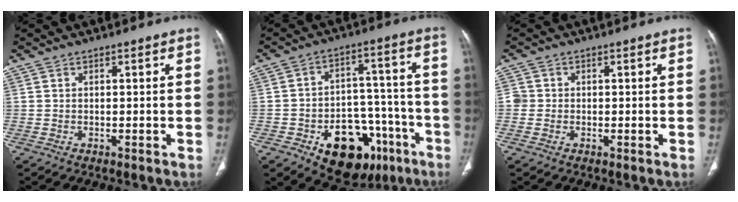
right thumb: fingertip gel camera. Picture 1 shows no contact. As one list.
[{"total": 19.2, "force": [-9.5, 11.9, 11.6], "torque": [-0.120, 0.071, -0.126]}, {"total": 1.8, "force": [-0.1, 1.8, 0.4], "torque": [0.005, 0.006, -0.003]}]